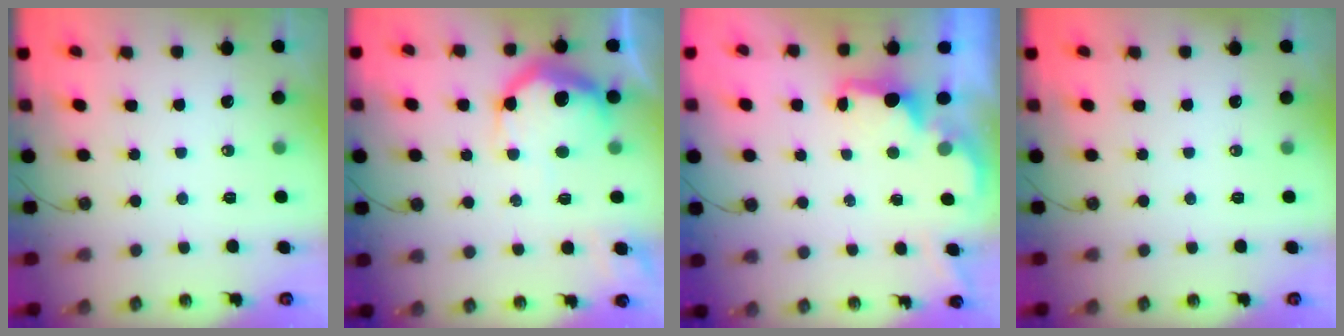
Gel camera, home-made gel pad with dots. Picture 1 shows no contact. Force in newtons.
{"total": 20.4, "press": 20.3, "slide": 1.8}
{"total": 1.6, "press": 1.4, "slide": 0.7}
{"total": 0.0}